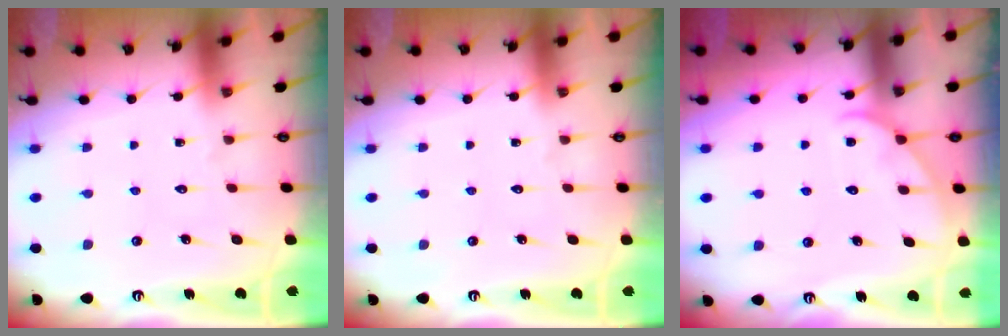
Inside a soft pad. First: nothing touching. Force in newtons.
{"total": 0.0}
{"total": 4.7, "press": 4.7, "slide": 0.4}